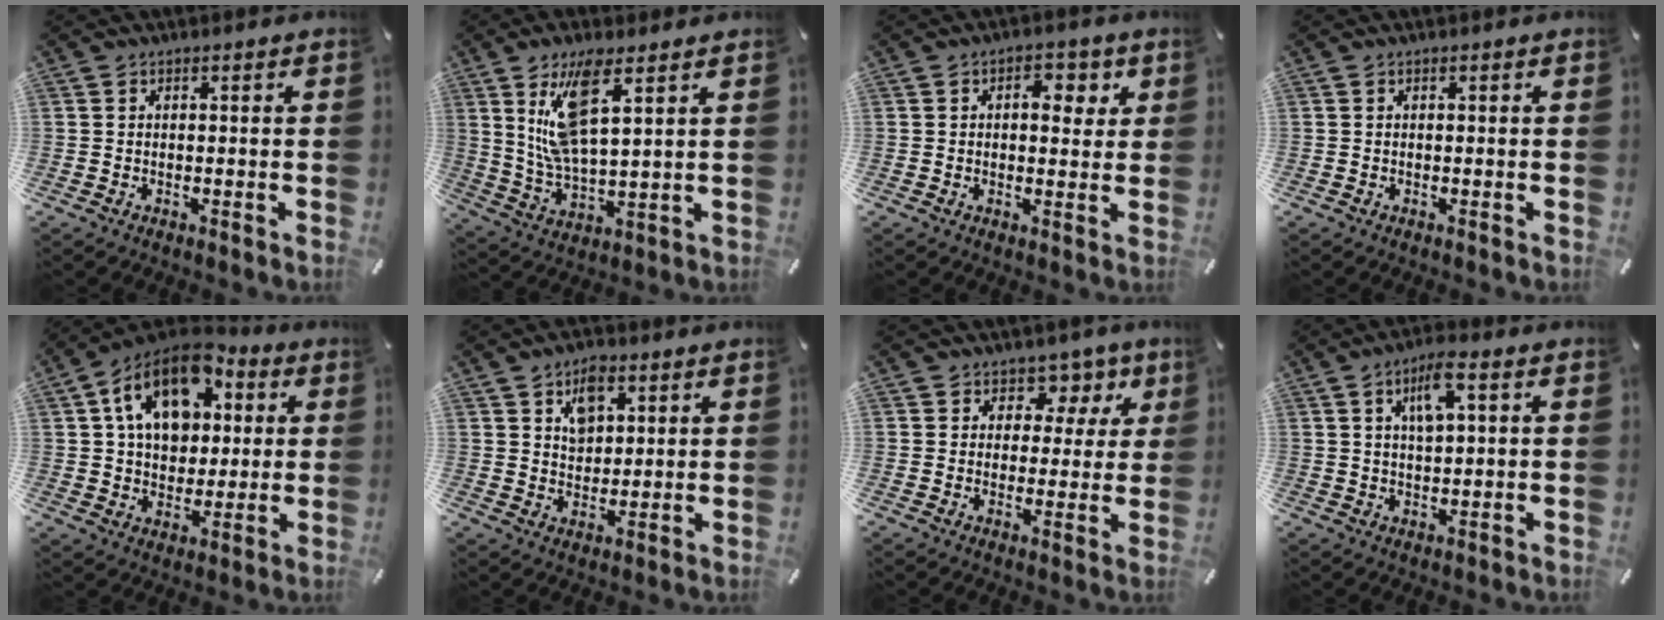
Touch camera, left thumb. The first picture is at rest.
{"total": 12.8, "force": [6.2, 4.2, 10.4], "torque": [-0.214, -0.007, 0.109]}
{"total": 5.9, "force": [1.6, 3.9, 4.2], "torque": [-0.036, -0.009, 0.013]}
{"total": 0.0}
{"total": 16.4, "force": [5.9, 11.9, 9.6], "torque": [-0.171, -0.013, 0.108]}
{"total": 6.2, "force": [2.9, 4.7, 2.9], "torque": [-0.031, -0.007, 0.046]}
{"total": 7.5, "force": [3.4, 6.1, 2.8], "torque": [-0.023, -0.026, 0.054]}
{"total": 6.6, "force": [2.6, 2.1, 5.6], "torque": [-0.107, 0.005, 0.042]}